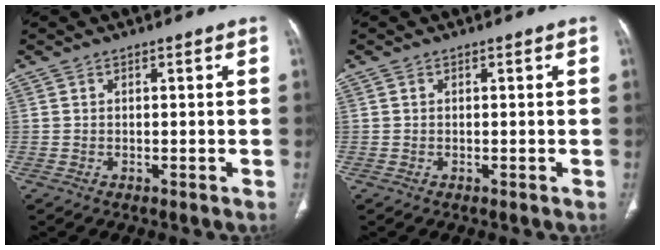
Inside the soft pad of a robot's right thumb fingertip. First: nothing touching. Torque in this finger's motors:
{"motor_torque": [0.06, -0.06, 0.51, -0.07, -0.01]}